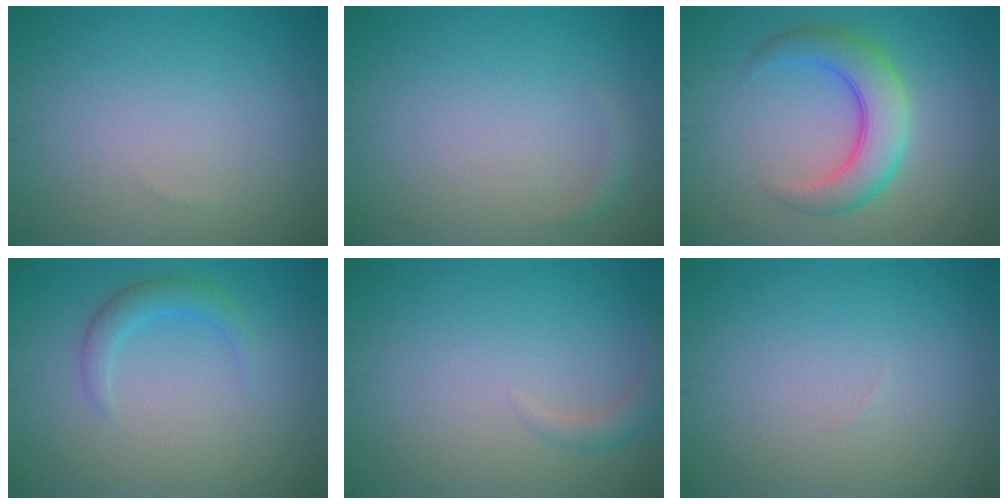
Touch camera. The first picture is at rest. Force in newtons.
{"total": 0.7, "press": 0.7, "slide": 0.1}
{"total": 5.2, "press": 5.2, "slide": 0.1}
{"total": 2.0, "press": 2.0, "slide": 0.1}
{"total": 1.5, "press": 1.5, "slide": 0.1}
{"total": 0.0}